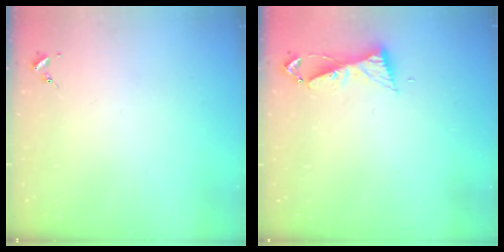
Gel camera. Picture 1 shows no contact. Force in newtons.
{"total": 6.0, "press": 5.9, "slide": 0.7}